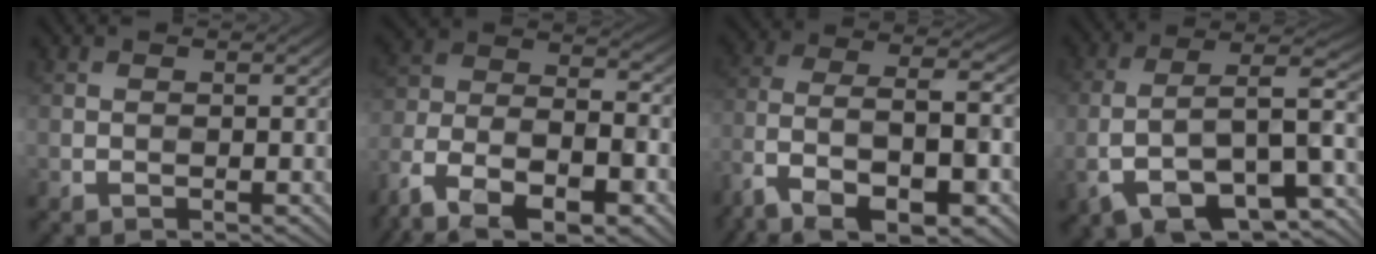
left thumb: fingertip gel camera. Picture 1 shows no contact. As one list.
[{"total": 14.3, "force": [-9.3, 6.3, 8.9], "torque": [-0.200, -0.020, -0.181]}, {"total": 13.9, "force": [-8.4, 5.6, 9.6], "torque": [-0.208, -0.006, -0.151]}, {"total": 14.6, "force": [-5.4, 6.2, 12.0], "torque": [-0.227, -0.003, -0.088]}]